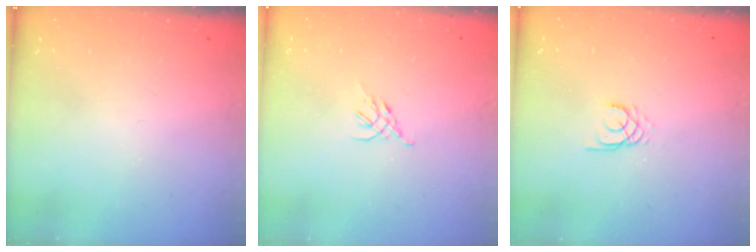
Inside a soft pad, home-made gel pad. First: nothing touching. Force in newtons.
{"total": 2.7, "press": 2.6, "slide": 0.7}
{"total": 2.4, "press": 2.4, "slide": 0.1}